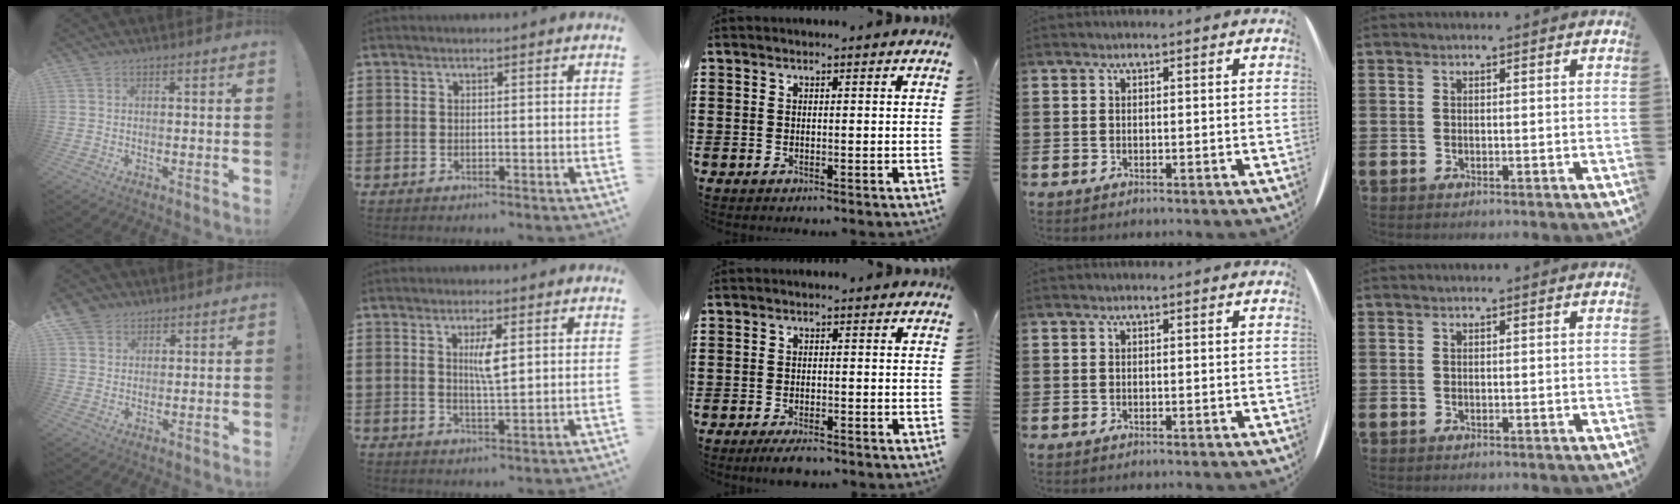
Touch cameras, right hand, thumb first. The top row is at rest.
{"thumb": {"total": 4.9, "force": [3.1, 3.8, 0.8], "torque": [-0.012, -0.014, 0.060]}, "index": {"total": 3.7, "force": [1.1, 0.8, 3.4], "torque": [-0.062, 0.002, 0.014]}, "middle": {"total": 2.2, "force": [-1.9, 0.3, 0.9], "torque": [-0.018, 0.001, -0.037]}}